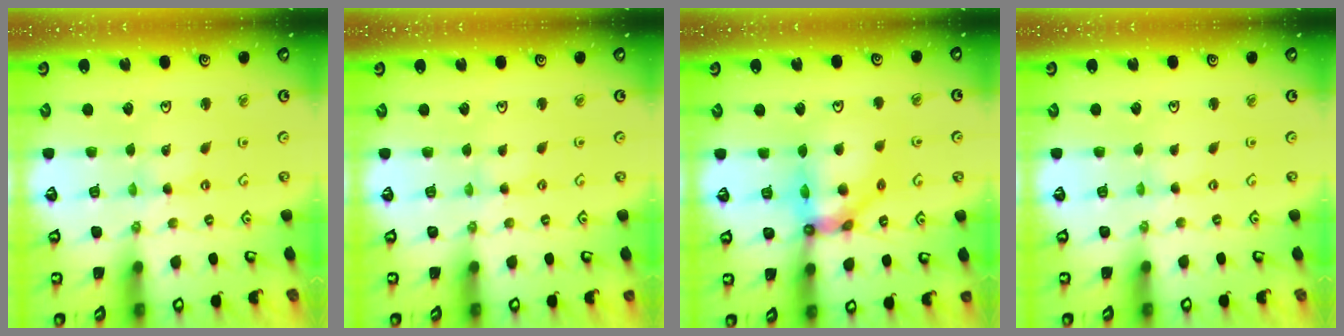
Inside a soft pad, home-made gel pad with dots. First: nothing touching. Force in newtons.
{"total": 1.1, "press": 1.1, "slide": 0.3}
{"total": 12.2, "press": 12.1, "slide": 1.8}
{"total": 0.0}